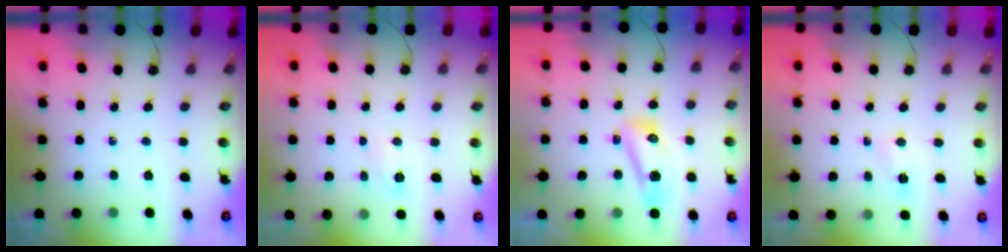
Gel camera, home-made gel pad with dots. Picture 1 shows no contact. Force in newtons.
{"total": 6.0, "press": 5.9, "slide": 0.7}
{"total": 9.6, "press": 8.8, "slide": 3.7}
{"total": 3.8, "press": 3.7, "slide": 0.5}